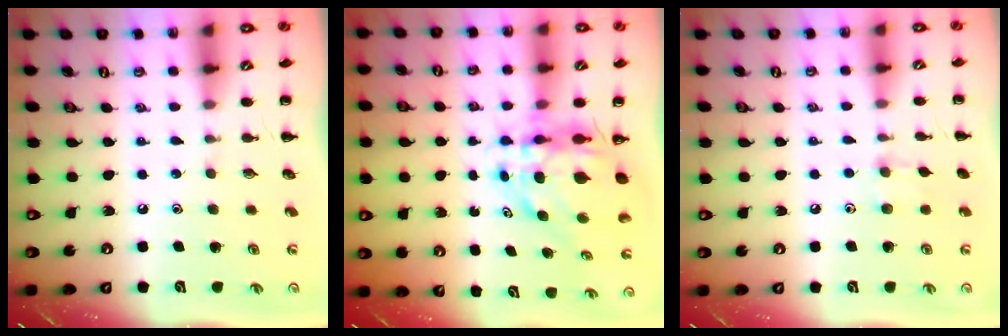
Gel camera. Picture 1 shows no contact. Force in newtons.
{"total": 7.6, "press": 7.1, "slide": 2.7}
{"total": 5.5, "press": 5.3, "slide": 1.6}